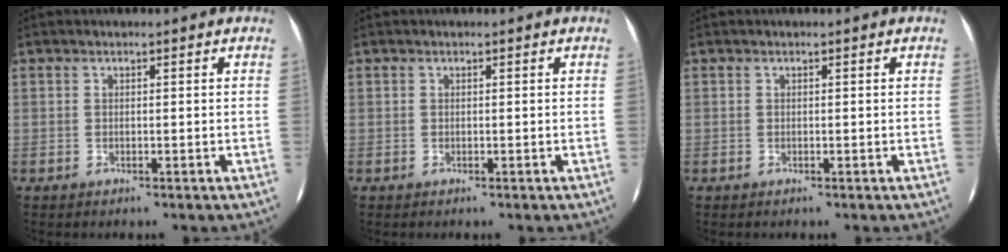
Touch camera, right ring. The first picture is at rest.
{"total": 0.0}
{"total": 0.0}